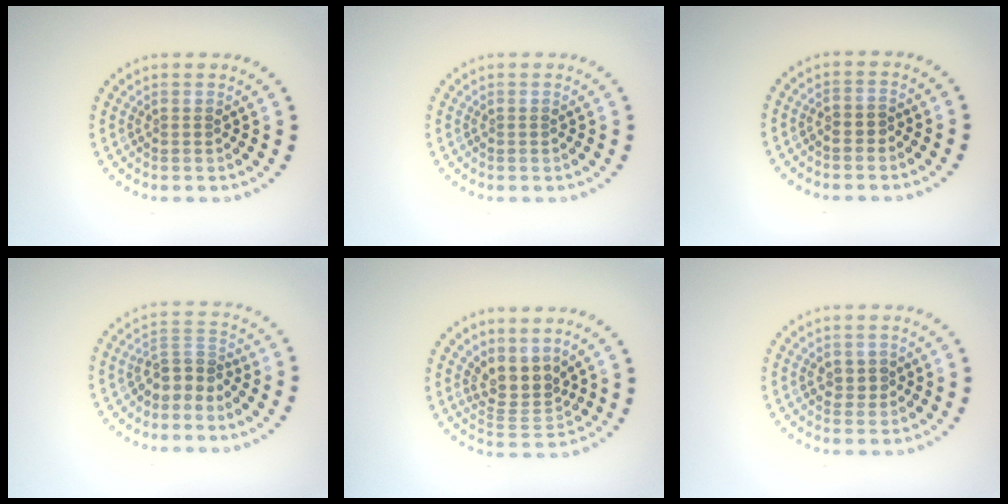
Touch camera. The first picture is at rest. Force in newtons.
{"total": 0.0}
{"total": 0.9, "press": 0.8, "slide": 0.5}
{"total": 2.4, "press": 1.8, "slide": 1.7}
{"total": 3.3, "press": 2.4, "slide": 2.2}
{"total": 1.1, "press": 1.1, "slide": 0.3}